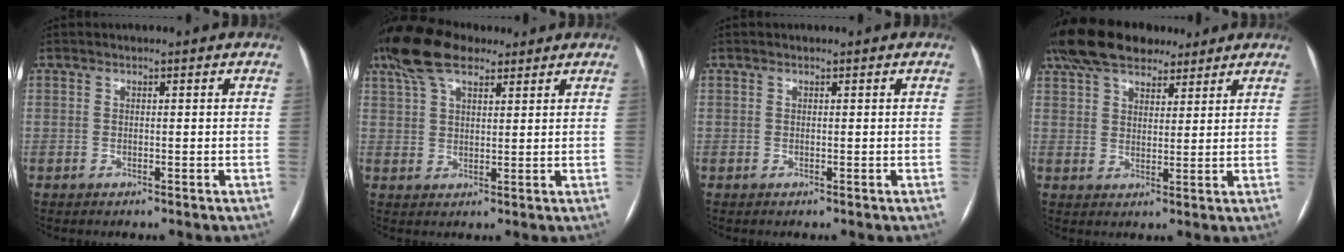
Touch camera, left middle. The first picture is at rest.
{"total": 9.4, "force": [6.8, 3.7, 5.4], "torque": [-0.116, 0.040, 0.127]}
{"total": 0.0}
{"total": 14.1, "force": [10.9, 6.0, 6.7], "torque": [-0.130, 0.050, 0.183]}